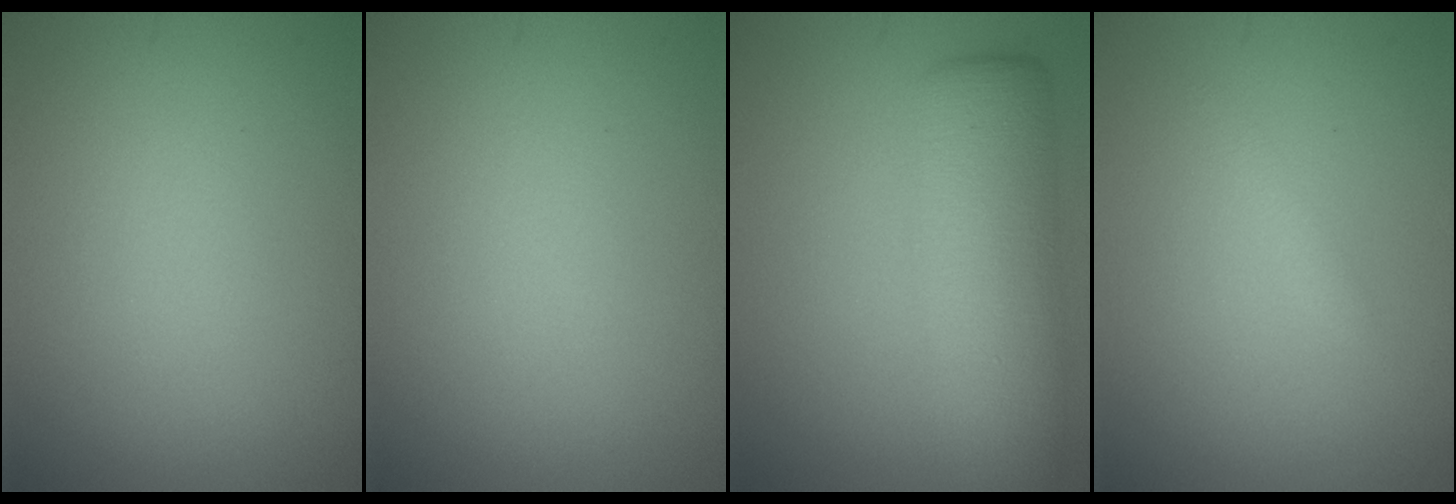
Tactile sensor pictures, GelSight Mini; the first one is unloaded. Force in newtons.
{"total": 0.0}
{"total": 7.8, "press": 7.8, "slide": 0.1}
{"total": 0.9, "press": 0.8, "slide": 0.1}